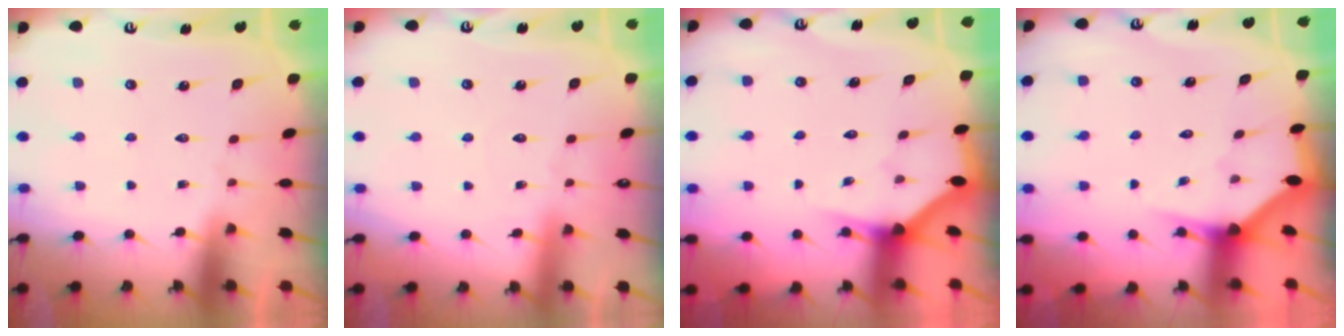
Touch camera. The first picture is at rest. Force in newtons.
{"total": 3.6, "press": 3.6, "slide": 0.4}
{"total": 3.0, "press": 3.0, "slide": 0.1}
{"total": 2.9, "press": 2.9, "slide": 0.2}